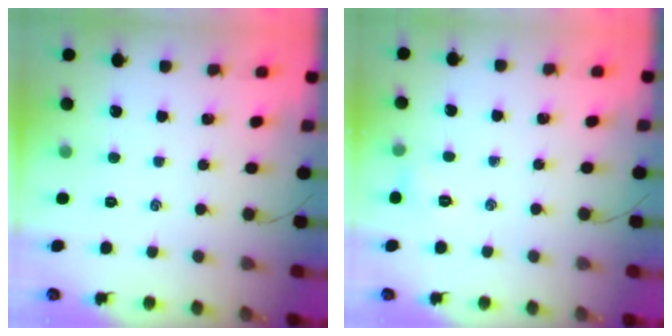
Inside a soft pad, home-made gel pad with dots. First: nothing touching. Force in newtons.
{"total": 4.1, "press": 4.0, "slide": 1.1}